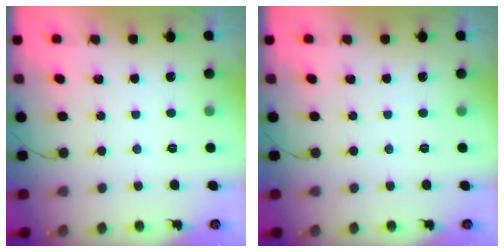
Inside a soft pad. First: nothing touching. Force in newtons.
{"total": 0.0}